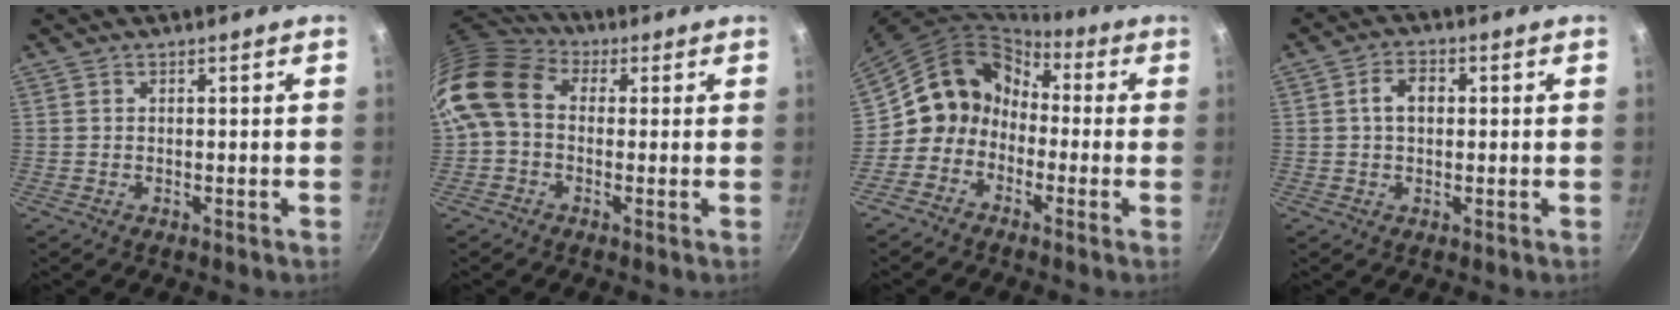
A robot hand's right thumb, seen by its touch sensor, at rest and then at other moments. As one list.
[{"total": 11.8, "force": [0.8, 9.0, 7.7], "torque": [-0.140, 0.028, -0.007]}, {"total": 10.5, "force": [-1.6, 9.5, 4.2], "torque": [-0.043, 0.054, -0.055]}, {"total": 4.5, "force": [0.5, 3.1, 3.2], "torque": [-0.041, 0.012, 0.002]}]